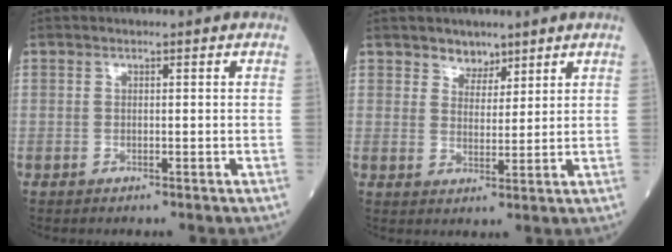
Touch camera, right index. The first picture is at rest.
{"total": 3.4, "force": [2.7, 2.0, 0.5], "torque": [-0.004, -0.001, 0.045]}